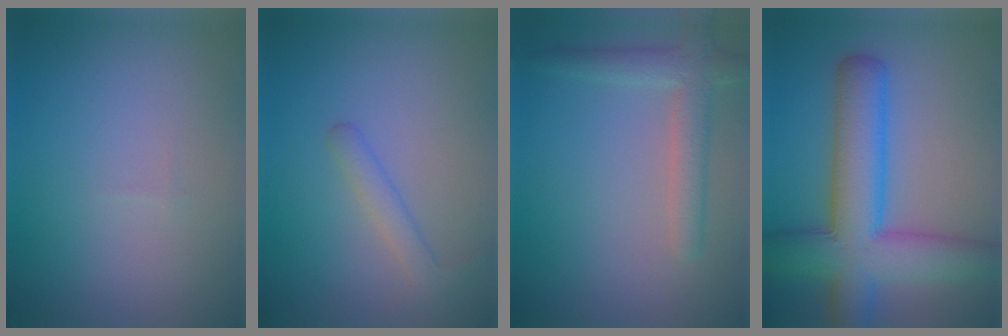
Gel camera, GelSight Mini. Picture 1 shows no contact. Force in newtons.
{"total": 1.9, "press": 1.9, "slide": 0.0}
{"total": 3.3, "press": 3.3, "slide": 0.3}
{"total": 8.9, "press": 8.9, "slide": 0.4}